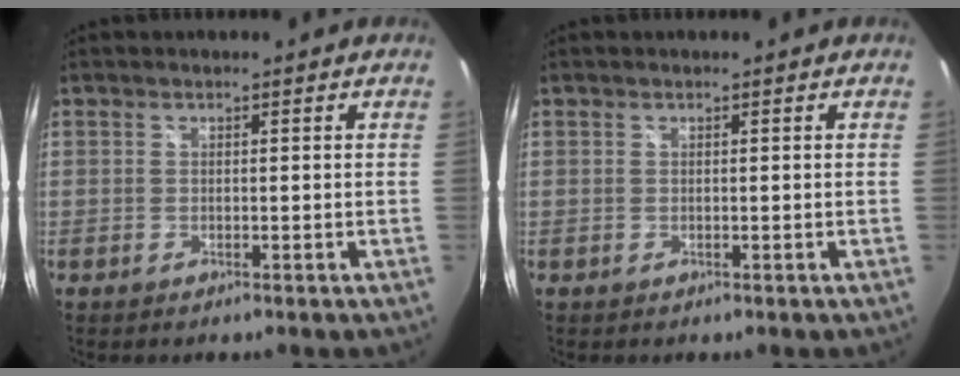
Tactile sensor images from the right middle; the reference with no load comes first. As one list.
[{"total": 0.0}]